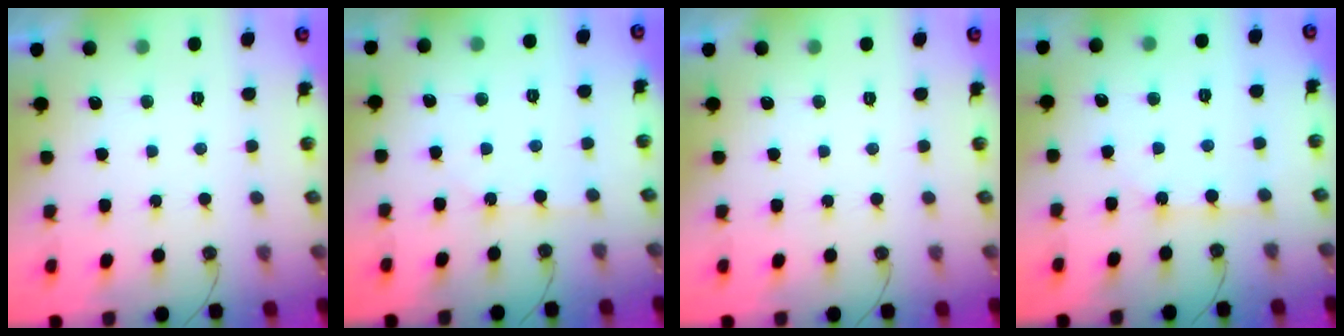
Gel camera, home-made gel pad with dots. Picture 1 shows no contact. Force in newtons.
{"total": 4.2, "press": 4.2, "slide": 0.5}
{"total": 0.0}
{"total": 2.6, "press": 2.6, "slide": 0.4}